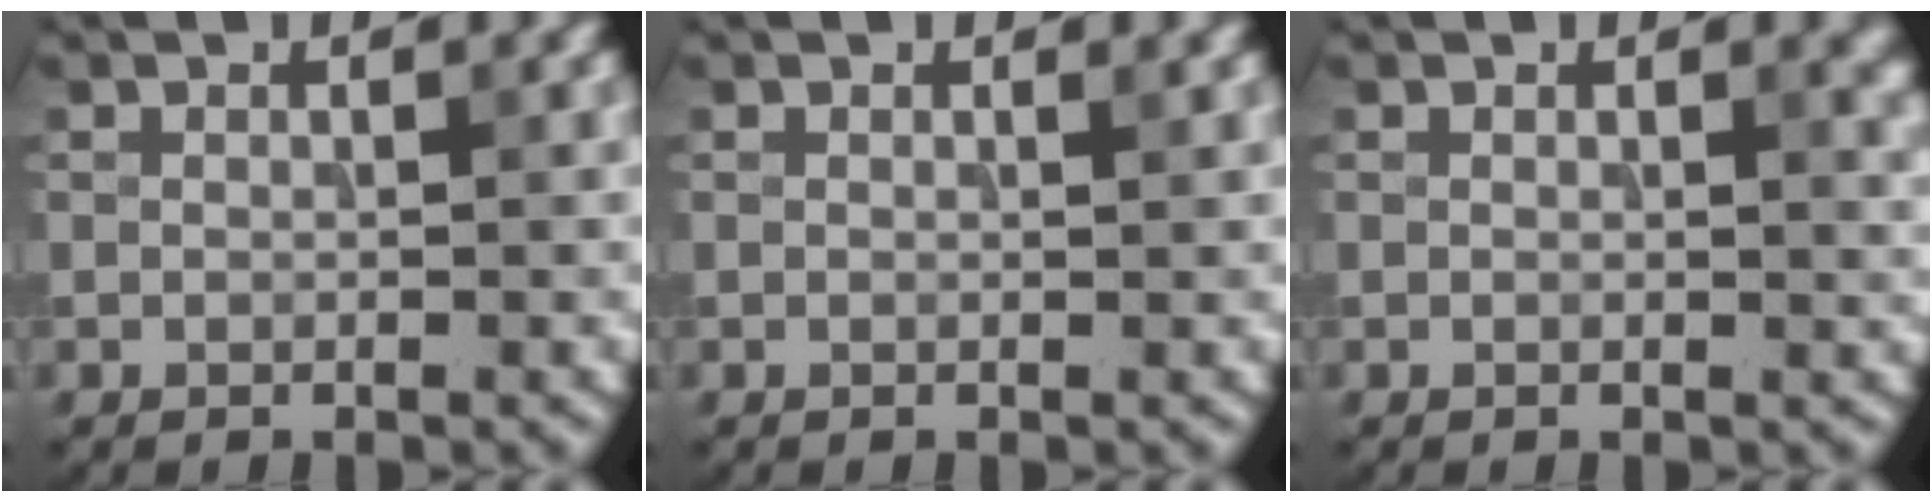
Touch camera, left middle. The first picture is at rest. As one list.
[{"total": 0.0}, {"total": 1.4, "force": [0.9, 0.4, 1.0], "torque": [-0.012, -0.005, 0.015]}]